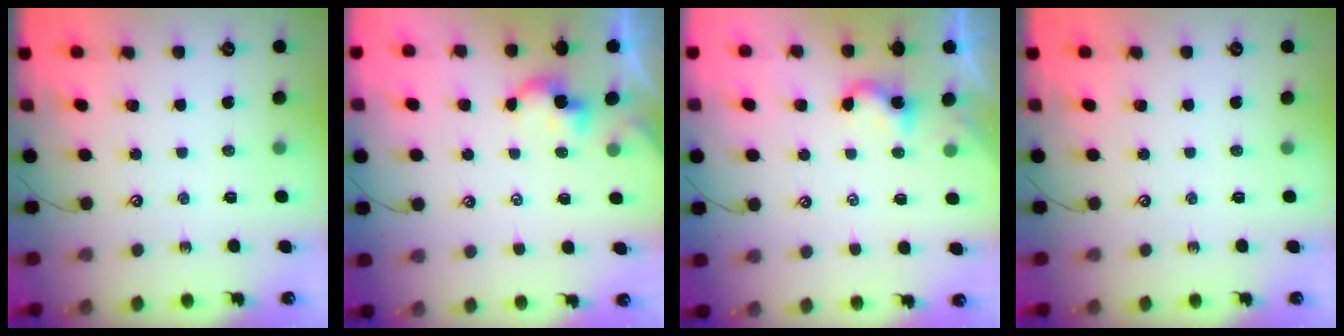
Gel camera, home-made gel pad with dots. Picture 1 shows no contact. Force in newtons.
{"total": 1.8, "press": 1.7, "slide": 0.2}
{"total": 2.8, "press": 2.7, "slide": 0.3}
{"total": 0.0}